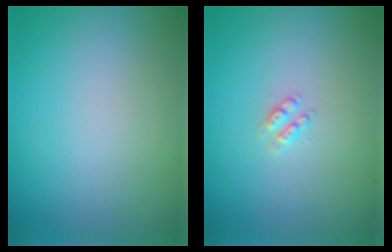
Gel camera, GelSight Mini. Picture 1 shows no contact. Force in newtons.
{"total": 1.2, "press": 1.1, "slide": 0.3}